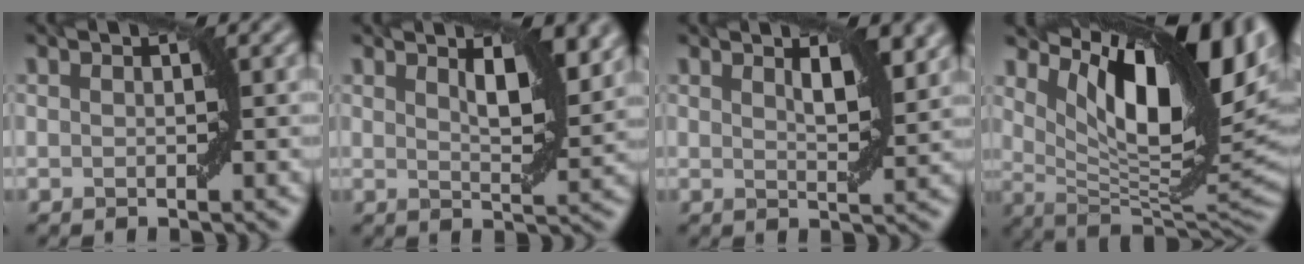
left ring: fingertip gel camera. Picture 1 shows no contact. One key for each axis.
{"total": 4.2, "fx": 2.3, "fy": 1.2, "fz": 3.3, "tx": -0.052, "ty": -0.004, "tz": 0.039}
{"total": 3.1, "fx": 1.7, "fy": 0.8, "fz": 2.4, "tx": -0.036, "ty": -0.002, "tz": 0.032}
{"total": 15.2, "fx": 6.2, "fy": 5.9, "fz": 12.5, "tx": -0.185, "ty": 0.004, "tz": 0.115}